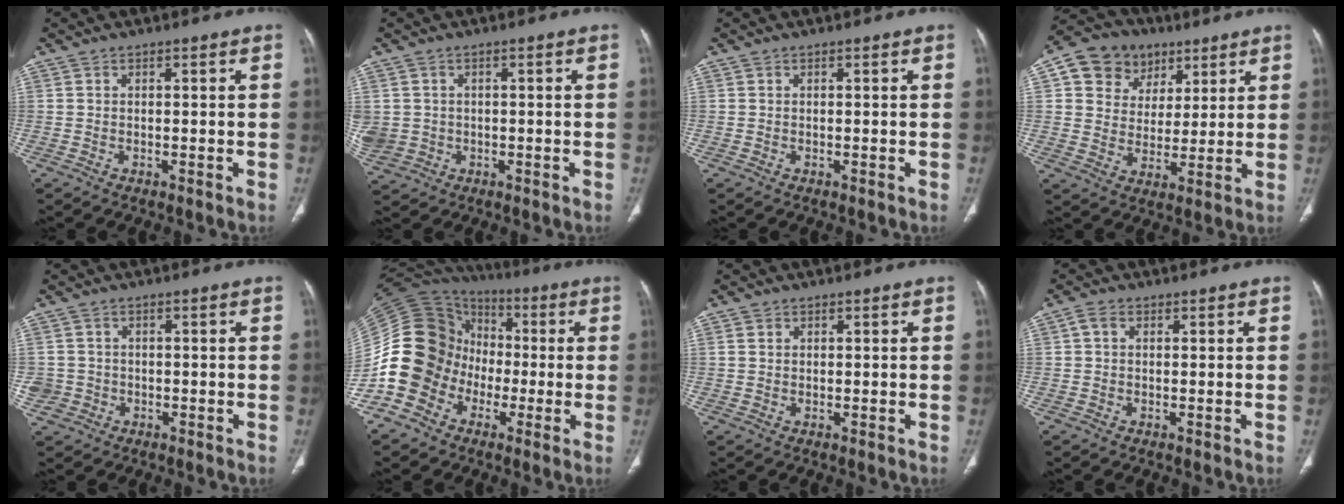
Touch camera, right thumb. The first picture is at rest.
{"total": 6.1, "force": [-0.7, 5.7, 2.3], "torque": [-0.063, 0.007, 0.003]}
{"total": 0.0}
{"total": 12.7, "force": [5.9, 10.4, 4.3], "torque": [-0.041, -0.004, 0.101]}
{"total": 3.3, "force": [-0.9, 3.2, 0.2], "torque": [0.011, 0.014, -0.017]}
{"total": 18.0, "force": [-5.5, 15.7, 6.9], "torque": [-0.124, 0.071, -0.103]}
{"total": 1.2, "force": [0.5, 1.0, 0.5], "torque": [-0.008, 0.000, 0.009]}
{"total": 1.8, "force": [0.3, 1.3, 1.2], "torque": [-0.022, 0.009, 0.005]}